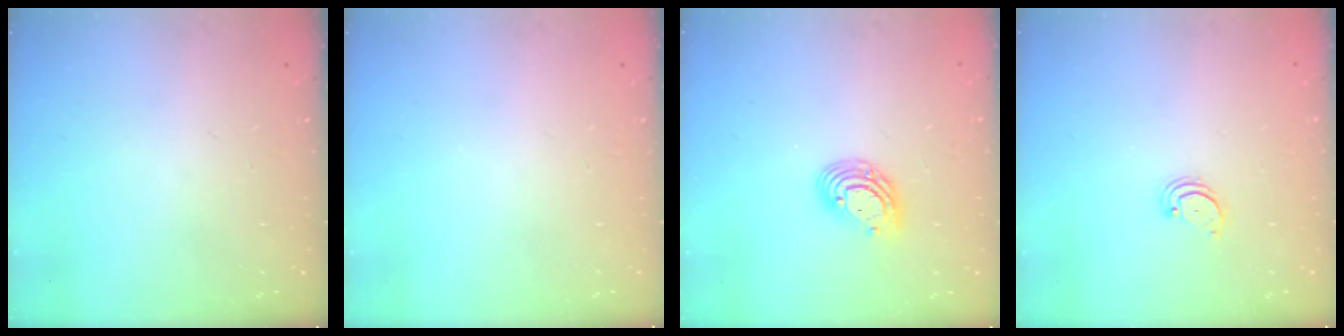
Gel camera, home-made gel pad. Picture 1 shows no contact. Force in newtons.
{"total": 0.0}
{"total": 9.2, "press": 9.0, "slide": 1.5}
{"total": 2.2, "press": 2.2, "slide": 0.2}